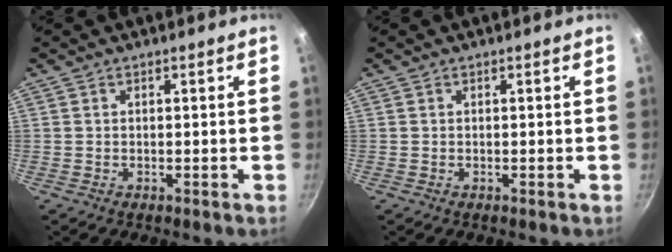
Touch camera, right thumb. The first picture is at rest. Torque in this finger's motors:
{"motor_torque": [-0.48, 0.14, -0.23, 0.14, 0.09]}